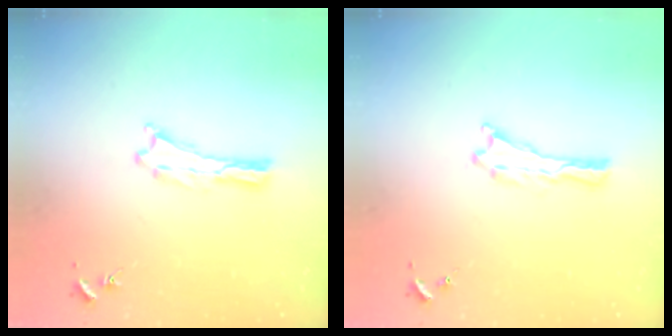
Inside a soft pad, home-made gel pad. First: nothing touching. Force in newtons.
{"total": 0.0}